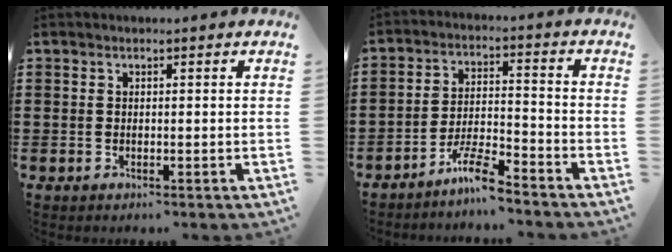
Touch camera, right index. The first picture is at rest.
{"total": 6.3, "force": [-5.4, 0.8, 3.1], "torque": [-0.066, 0.005, -0.104]}